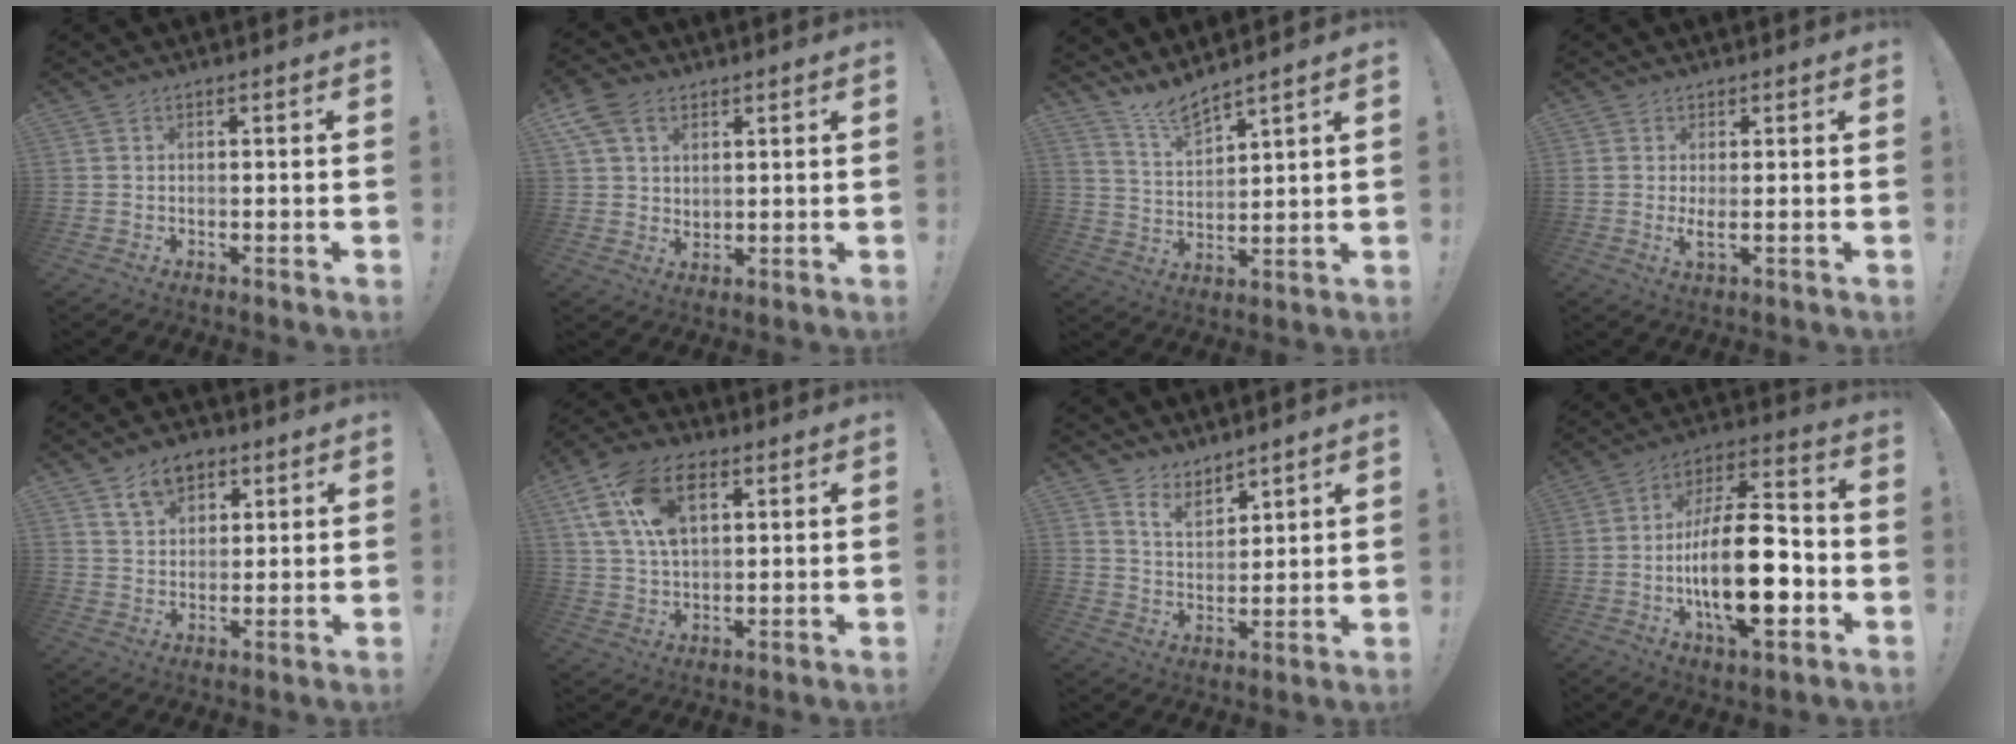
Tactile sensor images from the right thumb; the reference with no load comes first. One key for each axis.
{"total": 9.2, "fx": 5.1, "fy": 6.2, "fz": 4.4, "tx": -0.078, "ty": -0.011, "tz": 0.102}
{"total": 7.6, "fx": 6.9, "fy": 0.9, "fz": 3.0, "tx": -0.068, "ty": -0.044, "tz": 0.127}
{"total": 2.9, "fx": 0.9, "fy": 0.1, "fz": 2.7, "tx": -0.039, "ty": -0.016, "tz": 0.014}
{"total": 8.9, "fx": 4.9, "fy": 6.3, "fz": 3.9, "tx": -0.062, "ty": -0.015, "tz": 0.094}
{"total": 17.0, "fx": 6.6, "fy": 10.1, "fz": 12.0, "tx": -0.232, "ty": -0.006, "tz": 0.123}
{"total": 6.5, "fx": 5.6, "fy": 2.9, "fz": 1.8, "tx": -0.044, "ty": -0.035, "tz": 0.106}
{"total": 21.6, "fx": -5.4, "fy": 8.1, "fz": 19.2, "tx": -0.345, "ty": 0.017, "tz": -0.088}